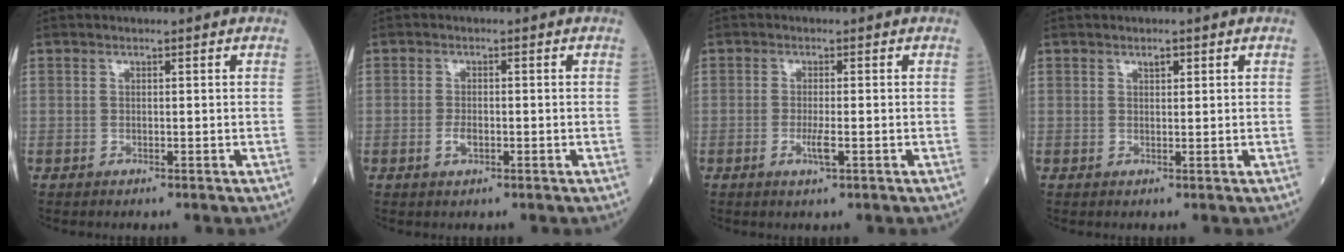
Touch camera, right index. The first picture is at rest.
{"total": 1.8, "force": [-0.6, 0.8, 1.5], "torque": [-0.031, 0.001, -0.010]}
{"total": 2.4, "force": [-0.8, 0.1, 2.2], "torque": [-0.046, -0.004, -0.016]}
{"total": 1.1, "force": [0.7, 0.4, 0.7], "torque": [-0.011, -0.001, 0.010]}